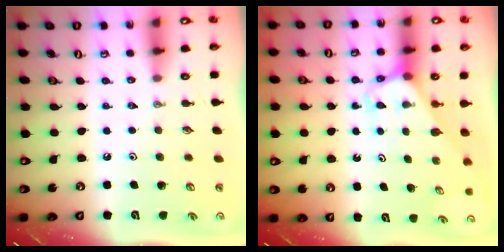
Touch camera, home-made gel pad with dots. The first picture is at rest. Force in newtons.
{"total": 3.0, "press": 3.0, "slide": 0.2}